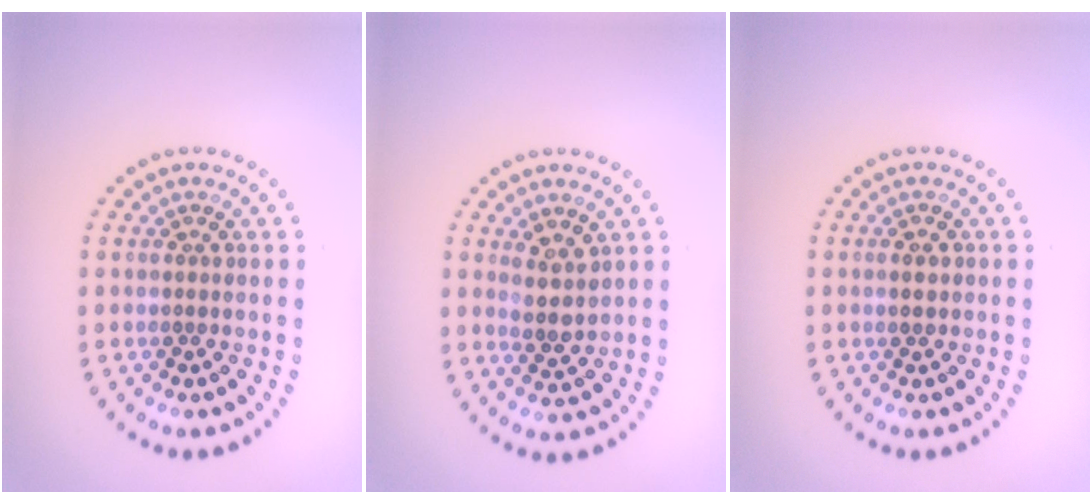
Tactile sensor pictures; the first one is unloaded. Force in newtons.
{"total": 2.2, "press": 2.0, "slide": 0.9}
{"total": 1.4, "press": 1.4, "slide": 0.0}